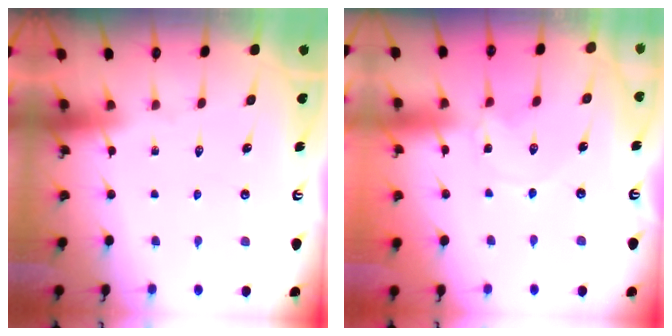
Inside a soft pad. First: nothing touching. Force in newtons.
{"total": 0.6, "press": 0.6, "slide": 0.1}